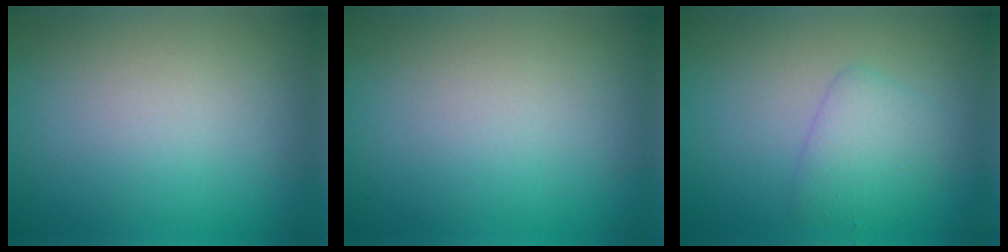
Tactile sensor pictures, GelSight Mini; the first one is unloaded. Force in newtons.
{"total": 0.0}
{"total": 2.6, "press": 2.6, "slide": 0.1}